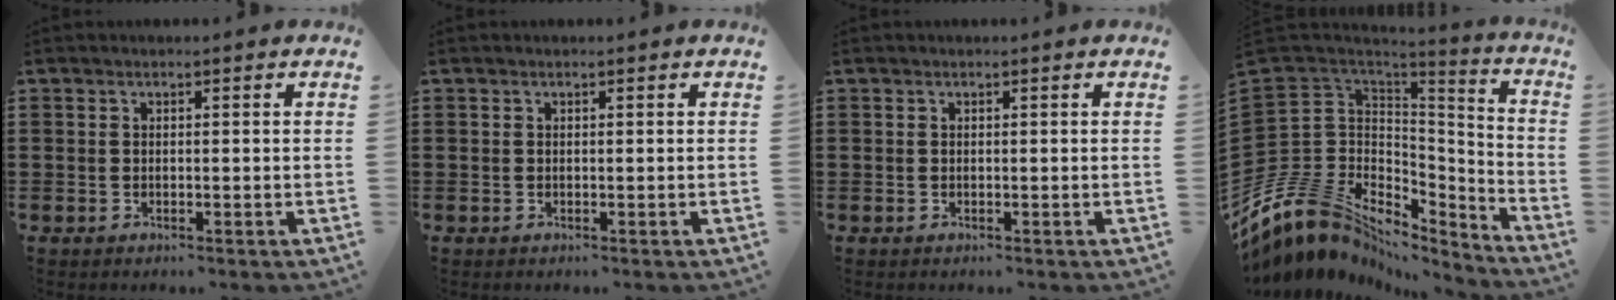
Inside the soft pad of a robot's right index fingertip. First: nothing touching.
{"total": 0.0}
{"total": 0.0}
{"total": 11.5, "force": [-6.0, 8.9, 4.0], "torque": [-0.145, -0.012, -0.121]}